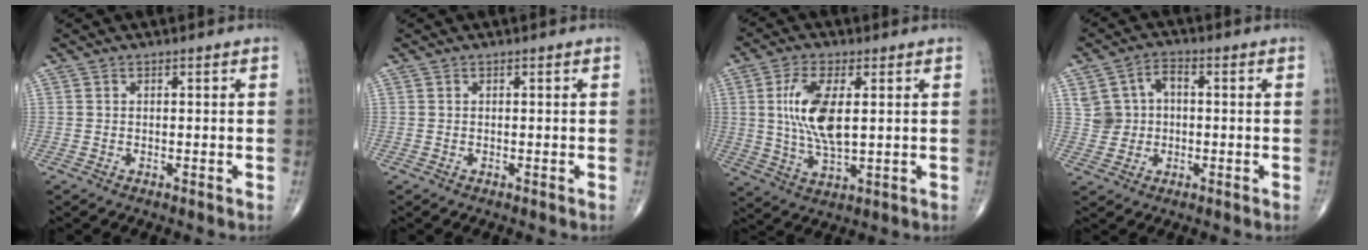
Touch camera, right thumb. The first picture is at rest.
{"total": 0.0}
{"total": 11.2, "force": [1.9, 4.5, 10.1], "torque": [-0.205, -0.013, 0.040]}
{"total": 6.2, "force": [0.4, 5.5, 2.9], "torque": [-0.031, 0.016, 0.004]}